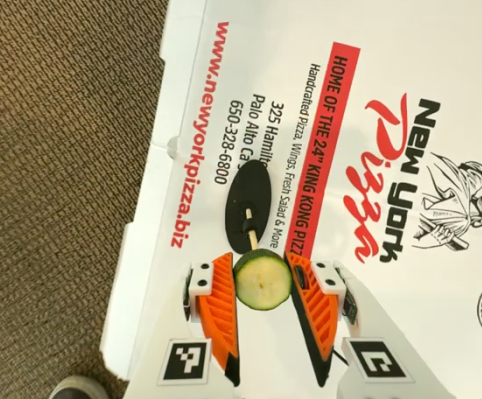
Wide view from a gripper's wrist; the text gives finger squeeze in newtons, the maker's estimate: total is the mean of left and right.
{"total": 9.4, "left": 9.4, "right": 9.4}